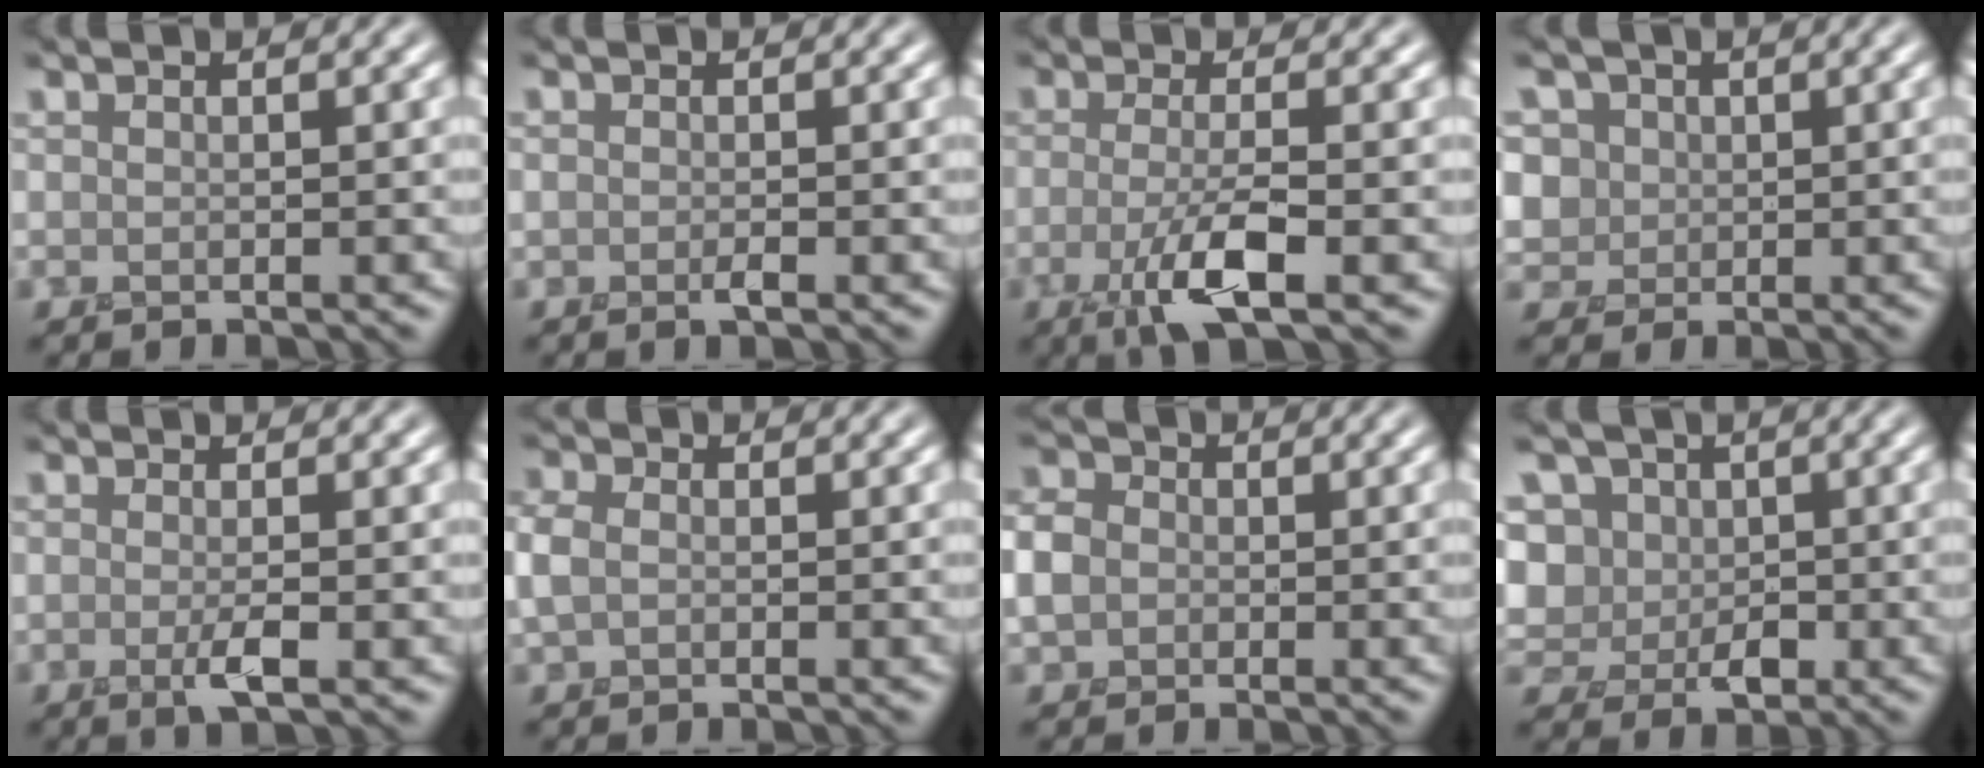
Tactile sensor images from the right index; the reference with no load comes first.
{"total": 0.0}
{"total": 4.2, "force": [-1.6, 1.0, 3.8], "torque": [-0.080, -0.004, -0.032]}
{"total": 5.2, "force": [2.6, 4.2, 1.5], "torque": [-0.047, 0.021, 0.032]}
{"total": 1.4, "force": [-0.4, 0.1, 1.4], "torque": [-0.031, -0.003, -0.008]}
{"total": 1.5, "force": [0.0, 1.3, 0.6], "torque": [-0.019, 0.007, -0.007]}
{"total": 2.3, "force": [-0.1, 2.2, 0.7], "torque": [-0.021, 0.008, -0.008]}
{"total": 9.0, "force": [3.0, 7.5, 4.0], "torque": [-0.079, 0.032, 0.028]}